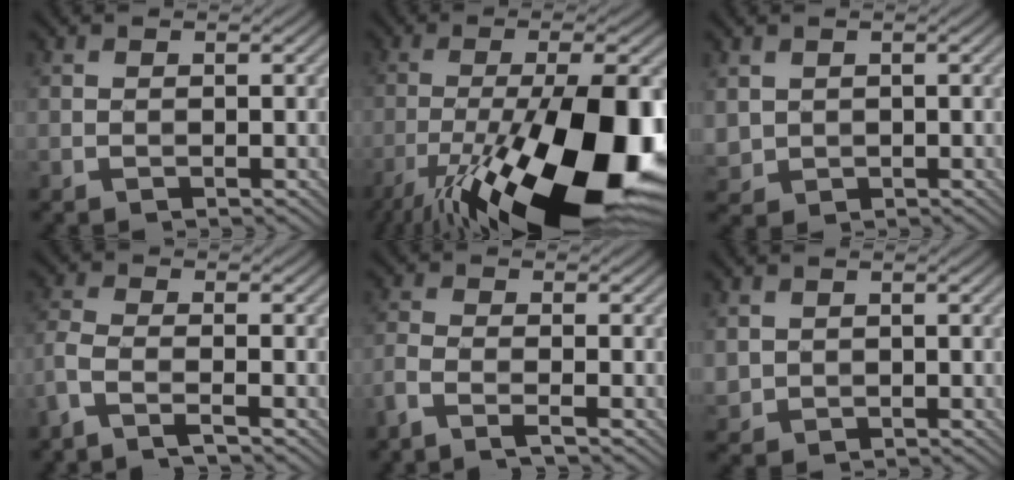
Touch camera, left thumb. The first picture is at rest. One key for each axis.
{"total": 21.5, "fx": -9.7, "fy": 6.2, "fz": 18.2, "tx": -0.292, "ty": -0.013, "tz": -0.159}
{"total": 2.1, "fx": 0.8, "fy": 1.8, "fz": 0.7, "tx": -0.032, "ty": -0.005, "tz": 0.019}
{"total": 3.9, "fx": -2.8, "fy": 0.6, "fz": 2.7, "tx": -0.061, "ty": -0.002, "tz": -0.071}
{"total": 3.4, "fx": -2.4, "fy": 0.5, "fz": 2.3, "tx": -0.050, "ty": -0.004, "tz": -0.065}
{"total": 1.6, "fx": 0.7, "fy": 1.4, "fz": 0.5, "tx": -0.020, "ty": -0.005, "tz": 0.017}